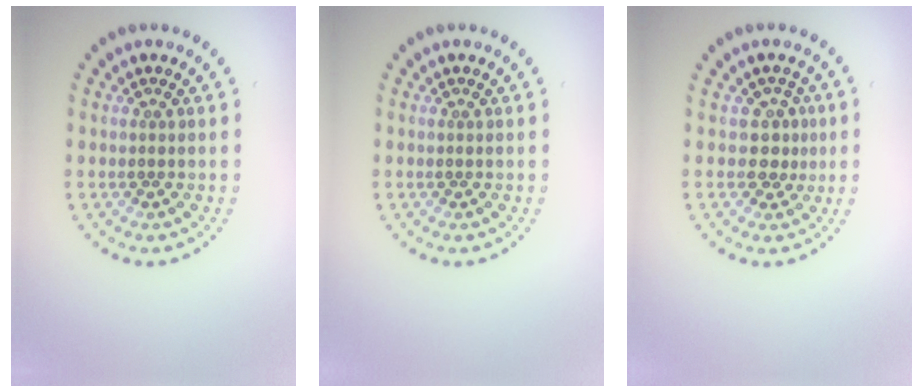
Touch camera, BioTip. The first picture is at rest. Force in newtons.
{"total": 0.0}
{"total": 2.0, "press": 1.6, "slide": 1.2}